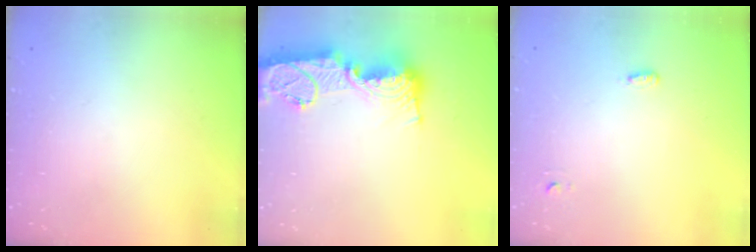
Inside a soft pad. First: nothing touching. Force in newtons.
{"total": 18.5, "press": 18.4, "slide": 1.7}
{"total": 2.8, "press": 2.7, "slide": 0.6}